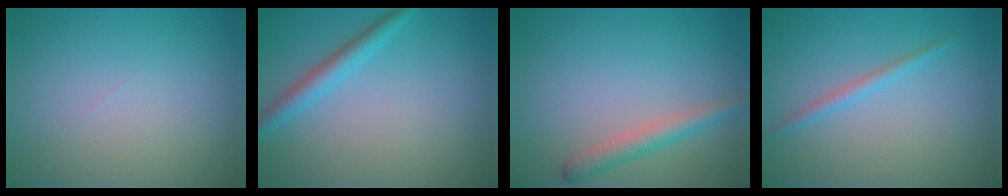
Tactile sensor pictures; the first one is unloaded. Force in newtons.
{"total": 2.3, "press": 2.3, "slide": 0.1}
{"total": 2.2, "press": 2.2, "slide": 0.1}
{"total": 1.3, "press": 1.3, "slide": 0.1}